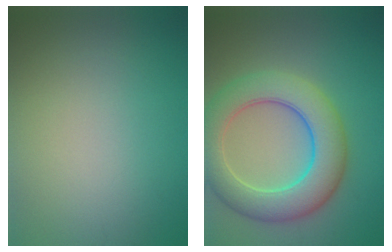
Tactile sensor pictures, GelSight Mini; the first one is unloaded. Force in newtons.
{"total": 8.4, "press": 8.3, "slide": 0.6}